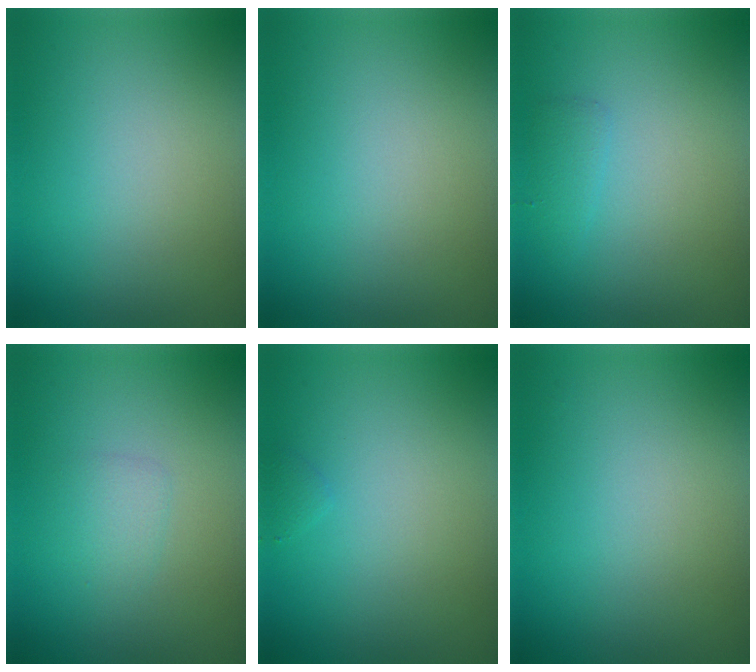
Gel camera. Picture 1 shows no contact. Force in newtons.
{"total": 0.0}
{"total": 1.0, "press": 1.0, "slide": 0.1}
{"total": 1.2, "press": 1.2, "slide": 0.1}
{"total": 0.5, "press": 0.5, "slide": 0.0}
{"total": 0.0}